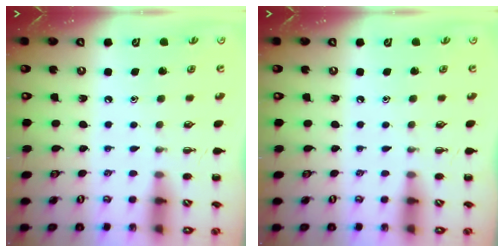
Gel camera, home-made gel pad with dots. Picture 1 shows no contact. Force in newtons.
{"total": 0.0}